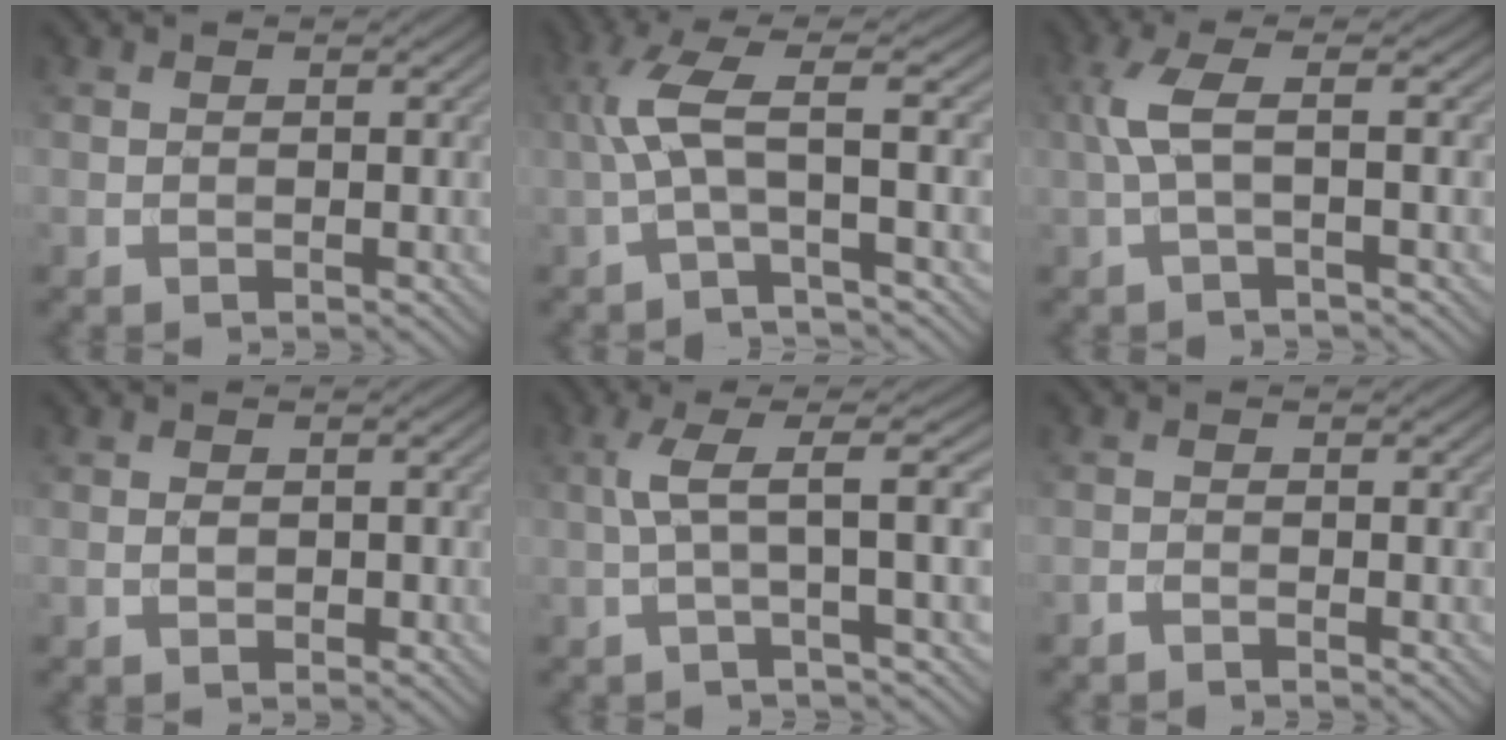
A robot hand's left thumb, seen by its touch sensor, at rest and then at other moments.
{"total": 5.8, "force": [-0.5, 0.7, 5.8], "torque": [-0.128, 0.020, -0.022]}
{"total": 4.5, "force": [0.0, 0.9, 4.4], "torque": [-0.096, 0.010, -0.008]}
{"total": 1.4, "force": [-0.3, 0.9, 1.0], "torque": [-0.015, 0.000, -0.006]}
{"total": 5.7, "force": [0.6, 0.6, 5.6], "torque": [-0.106, 0.022, 0.002]}
{"total": 0.9, "force": [-0.8, 0.1, 0.4], "torque": [-0.007, 0.001, -0.019]}